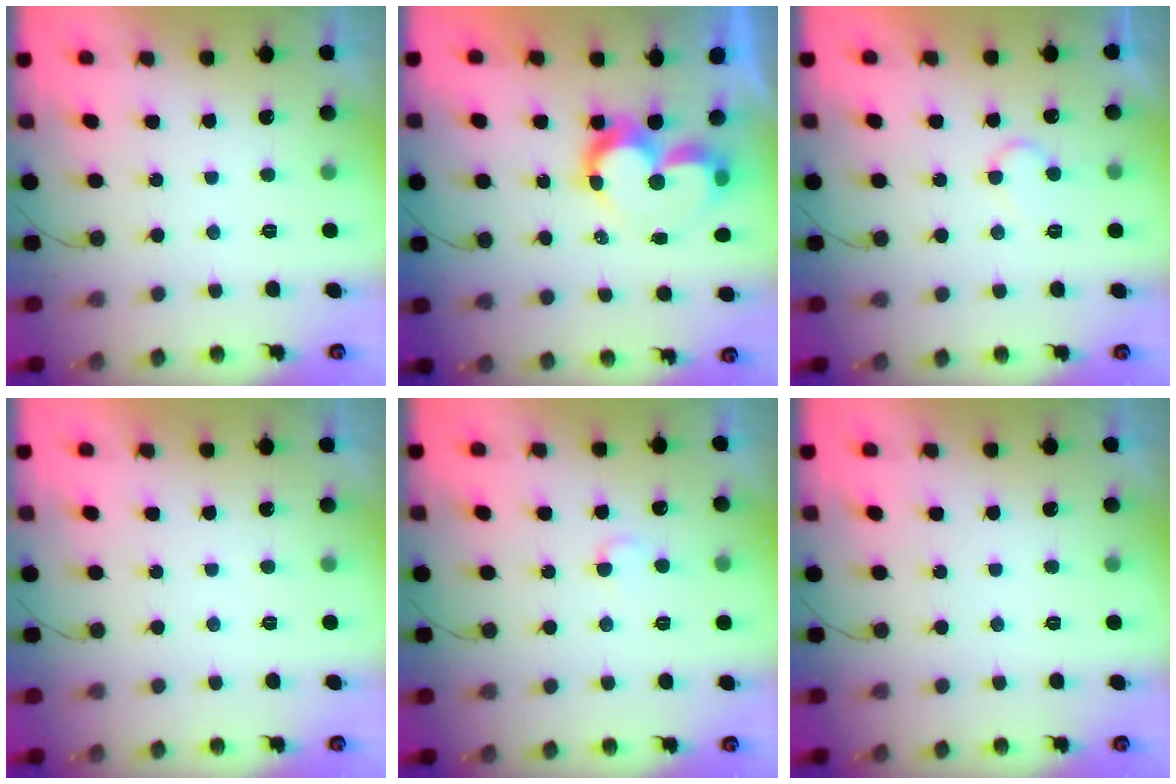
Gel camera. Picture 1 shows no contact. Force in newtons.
{"total": 9.0, "press": 9.0, "slide": 0.7}
{"total": 7.3, "press": 7.3, "slide": 0.6}
{"total": 1.7, "press": 1.7, "slide": 0.1}
{"total": 3.3, "press": 3.3, "slide": 0.4}
{"total": 0.0}